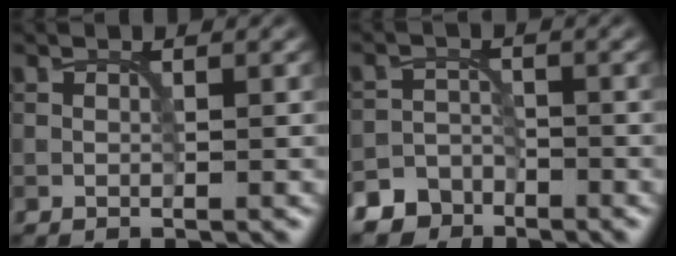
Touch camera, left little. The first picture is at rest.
{"total": 5.5, "force": [-4.4, 3.4, 0.2], "torque": [0.017, -0.006, -0.078]}